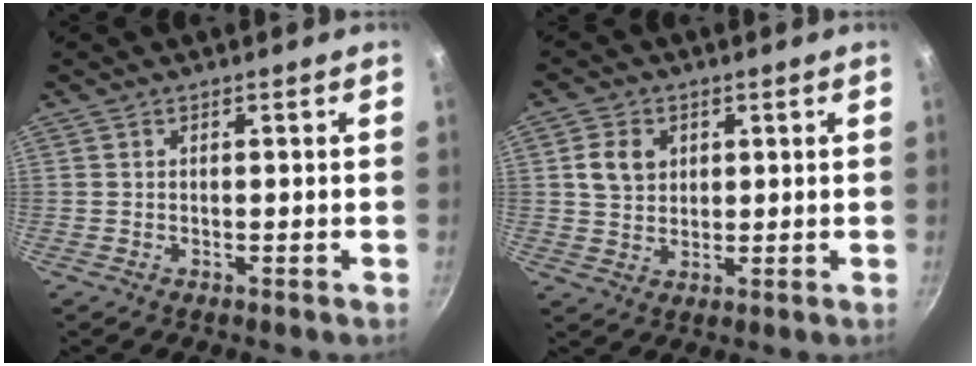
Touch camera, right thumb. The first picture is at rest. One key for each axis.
{"total": 6.1, "fx": 1.8, "fy": 4.7, "fz": 3.3, "tx": -0.044, "ty": -0.007, "tz": 0.034}